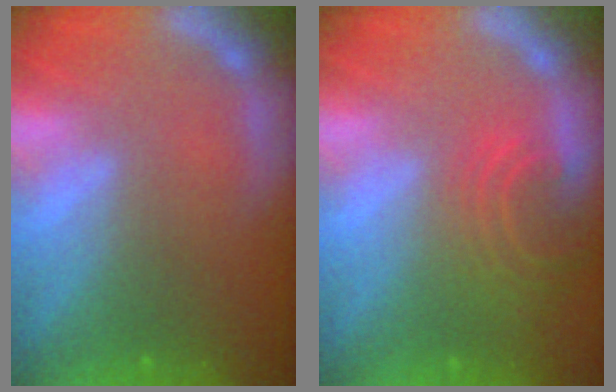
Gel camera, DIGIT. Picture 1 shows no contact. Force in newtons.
{"total": 5.1}